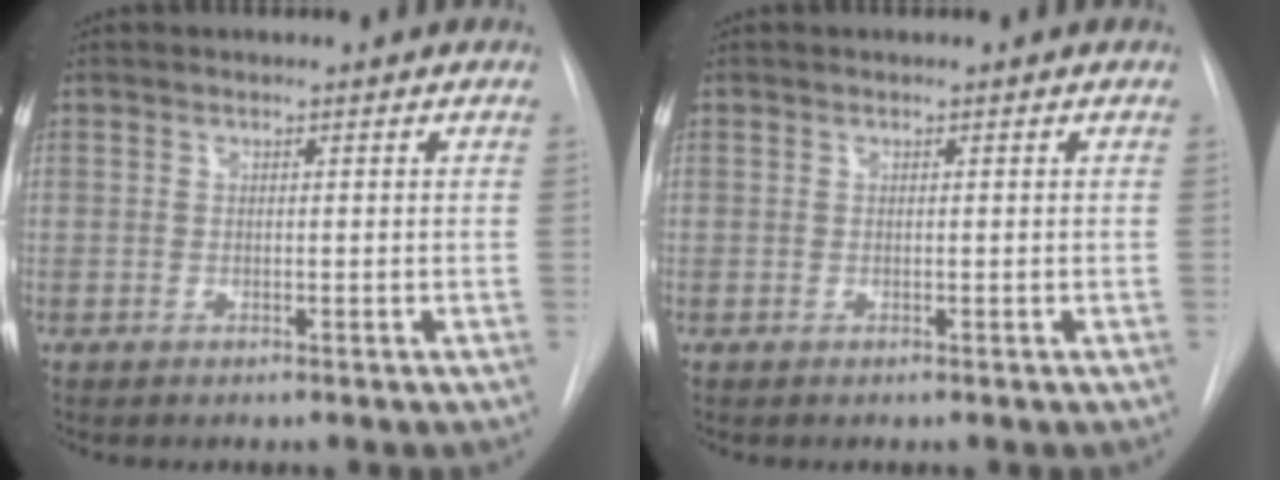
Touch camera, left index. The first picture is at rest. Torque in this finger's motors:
{"motor_torque": [0.00, 0.00, 0.00, 0.00]}